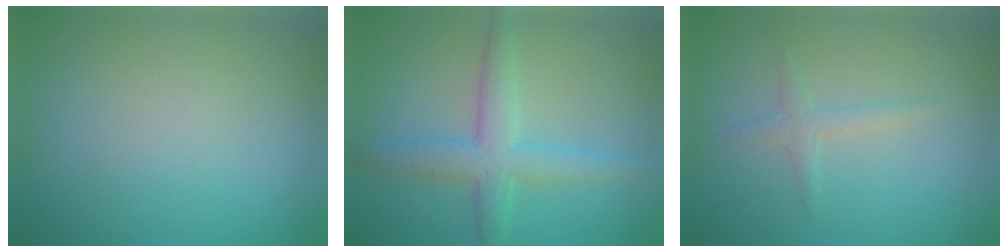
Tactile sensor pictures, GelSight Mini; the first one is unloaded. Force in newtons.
{"total": 4.1, "press": 4.1, "slide": 0.1}
{"total": 1.5, "press": 1.5, "slide": 0.0}